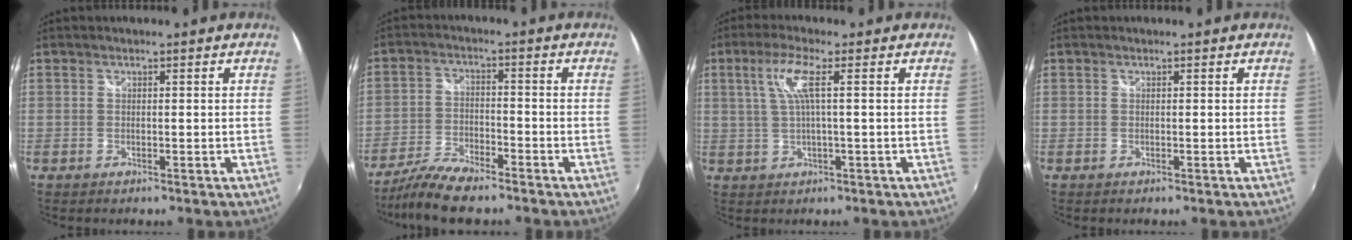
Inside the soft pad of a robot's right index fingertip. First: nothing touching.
{"total": 8.7, "force": [-7.4, 1.8, 4.2], "torque": [-0.098, -0.012, -0.141]}
{"total": 5.5, "force": [1.4, -0.1, 5.4], "torque": [-0.106, 0.003, 0.034]}
{"total": 0.0}